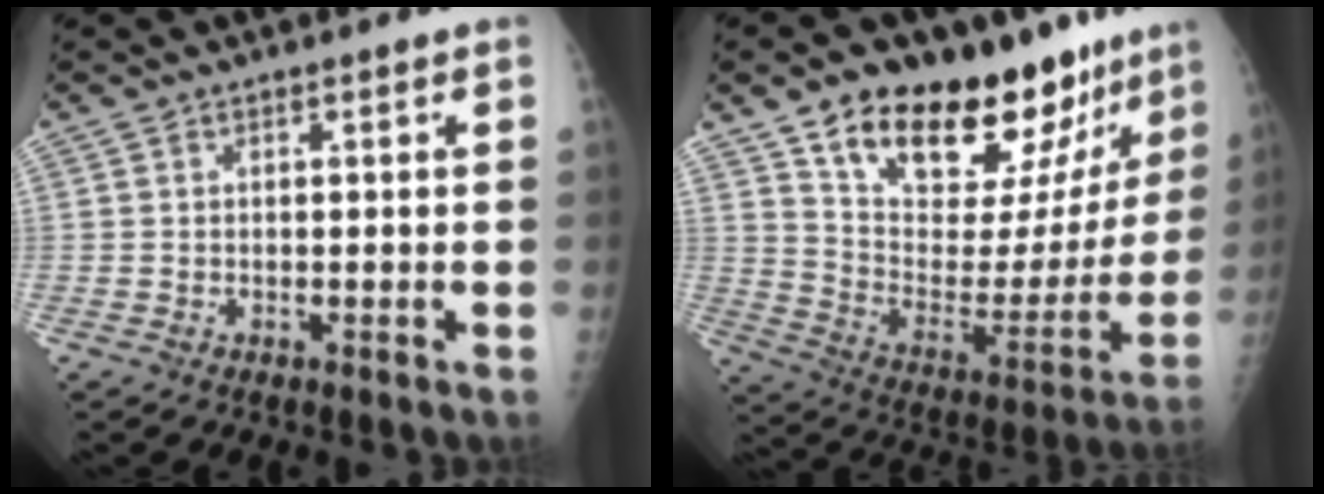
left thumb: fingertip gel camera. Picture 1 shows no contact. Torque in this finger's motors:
{"motor_torque": [0.73, 0.97, 1.51, -1.26, 0.35]}